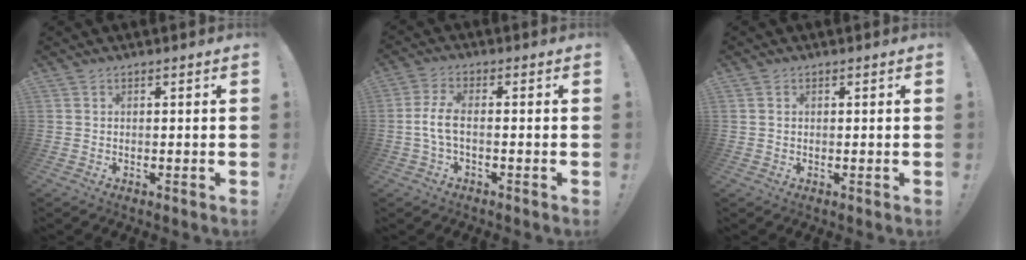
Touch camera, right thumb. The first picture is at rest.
{"total": 6.0, "force": [-1.1, 2.2, 5.5], "torque": [-0.120, -0.005, -0.023]}
{"total": 0.9, "force": [0.3, 0.8, 0.2], "torque": [-0.012, 0.006, 0.008]}